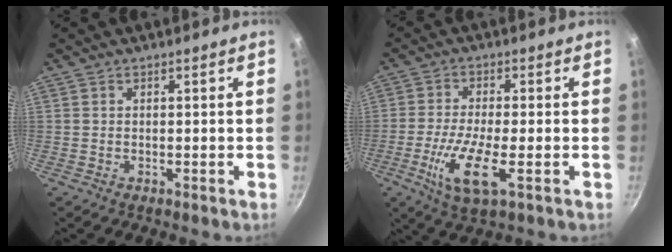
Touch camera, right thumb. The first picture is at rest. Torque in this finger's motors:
{"motor_torque": [1.13, 0.72, 1.00, -0.37, 0.24]}